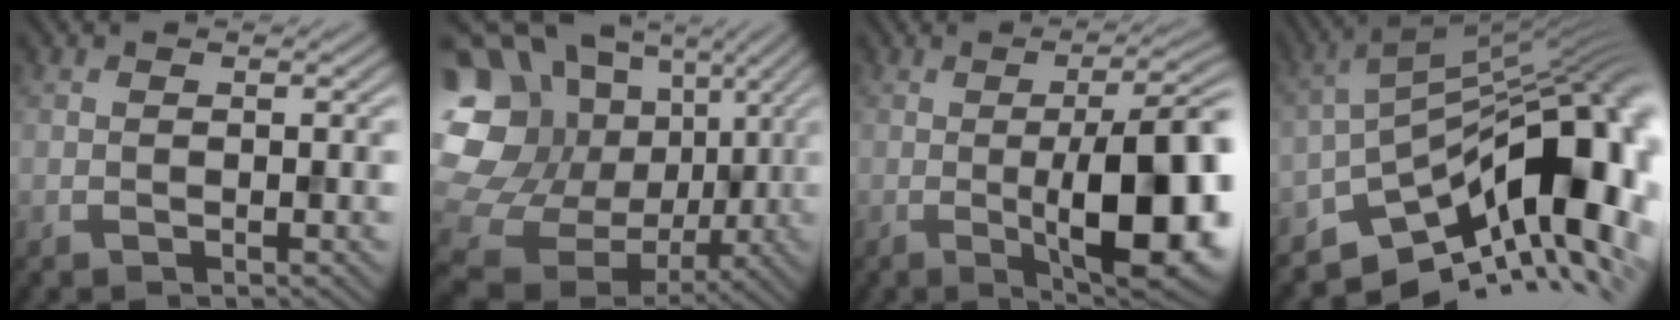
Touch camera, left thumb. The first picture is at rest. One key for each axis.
{"total": 19.0, "fx": 0.8, "fy": 16.5, "fz": 9.3, "tx": -0.240, "ty": -0.007, "tz": 0.020}
{"total": 14.0, "fx": -1.7, "fy": 4.5, "fz": 13.2, "tx": -0.165, "ty": -0.010, "tz": -0.023}
{"total": 16.8, "fx": -7.4, "fy": 7.8, "fz": 12.9, "tx": -0.171, "ty": -0.004, "tz": -0.134}